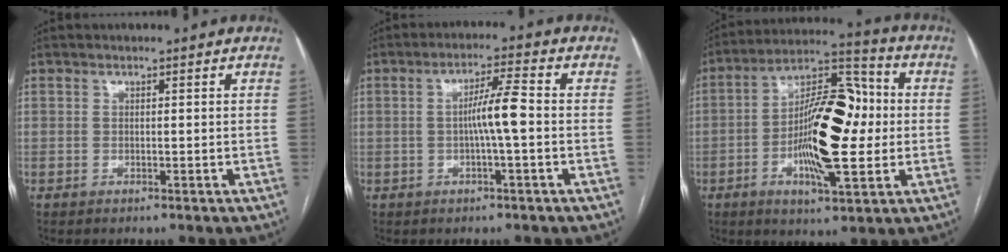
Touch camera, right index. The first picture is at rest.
{"total": 5.7, "force": [-0.5, 0.0, 5.6], "torque": [-0.101, 0.009, -0.010]}
{"total": 16.7, "force": [-1.5, 5.2, 15.8], "torque": [-0.273, 0.023, -0.026]}